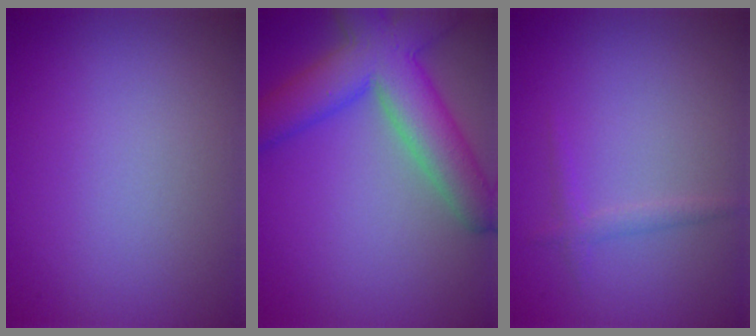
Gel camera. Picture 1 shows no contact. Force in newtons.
{"total": 8.6, "press": 8.6, "slide": 0.4}
{"total": 1.2, "press": 1.2, "slide": 0.1}